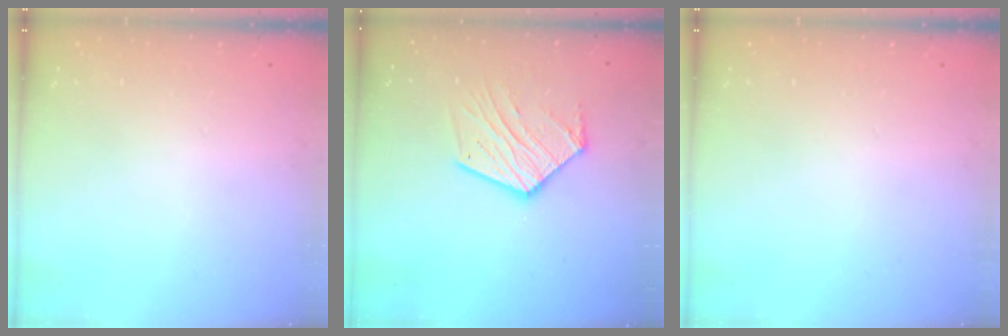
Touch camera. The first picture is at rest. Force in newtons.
{"total": 14.8, "press": 14.7, "slide": 1.1}
{"total": 0.0}